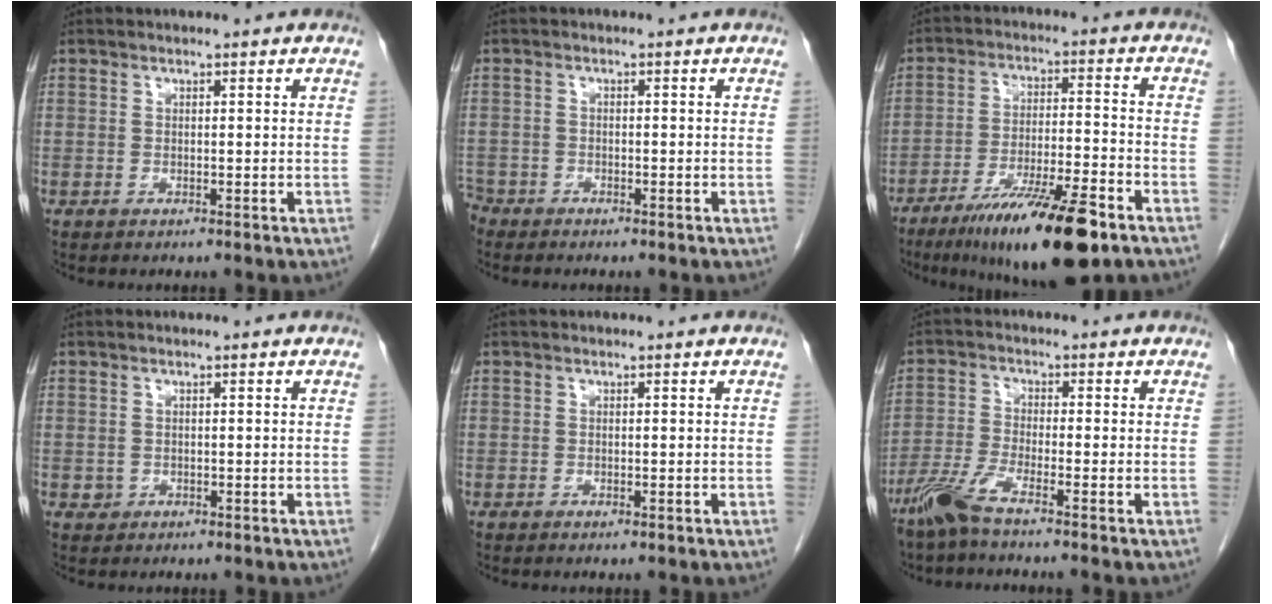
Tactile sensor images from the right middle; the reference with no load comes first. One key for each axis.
{"total": 3.1, "fx": -2.7, "fy": 1.4, "fz": 0.1, "tx": -0.006, "ty": -0.001, "tz": -0.053}
{"total": 15.7, "fx": -10.1, "fy": 1.9, "fz": 11.9, "tx": -0.184, "ty": -0.026, "tz": -0.166}
{"total": 0.8, "fx": -0.1, "fy": 0.7, "fz": 0.2, "tx": -0.002, "ty": 0.002, "tz": 0.000}
{"total": 0.0}
{"total": 4.9, "fx": -3.9, "fy": -0.4, "fz": 3.0, "tx": -0.071, "ty": -0.015, "tz": -0.088}